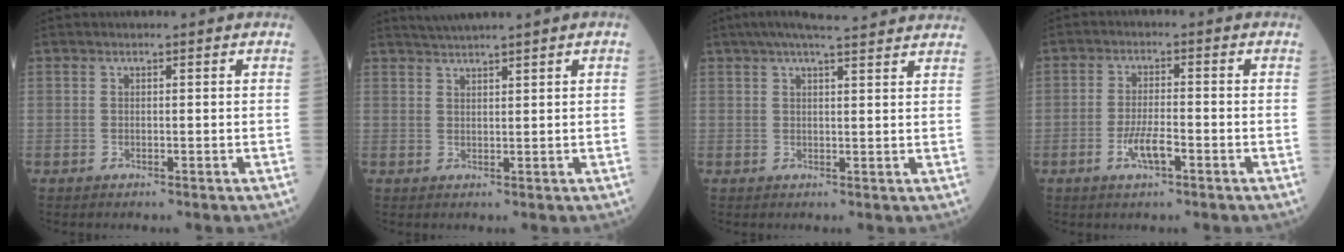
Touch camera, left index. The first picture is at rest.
{"total": 2.8, "force": [2.3, -0.9, 1.2], "torque": [-0.028, 0.009, 0.050]}
{"total": 12.0, "force": [10.4, 0.6, 6.0], "torque": [-0.093, 0.039, 0.128]}
{"total": 4.3, "force": [-2.1, 0.9, 3.7], "torque": [-0.077, 0.000, -0.040]}